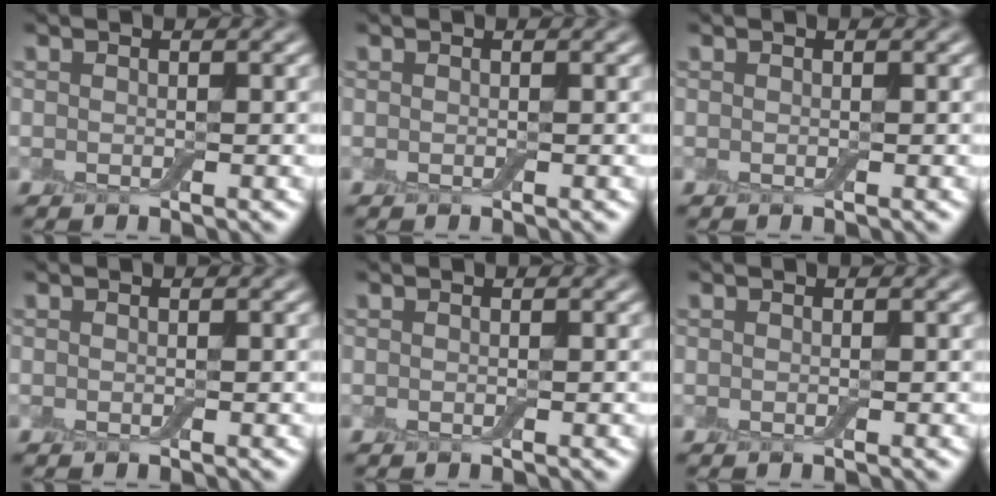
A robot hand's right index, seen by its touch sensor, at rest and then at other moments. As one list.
[{"total": 0.0}, {"total": 0.0}, {"total": 0.0}, {"total": 0.0}, {"total": 0.0}]